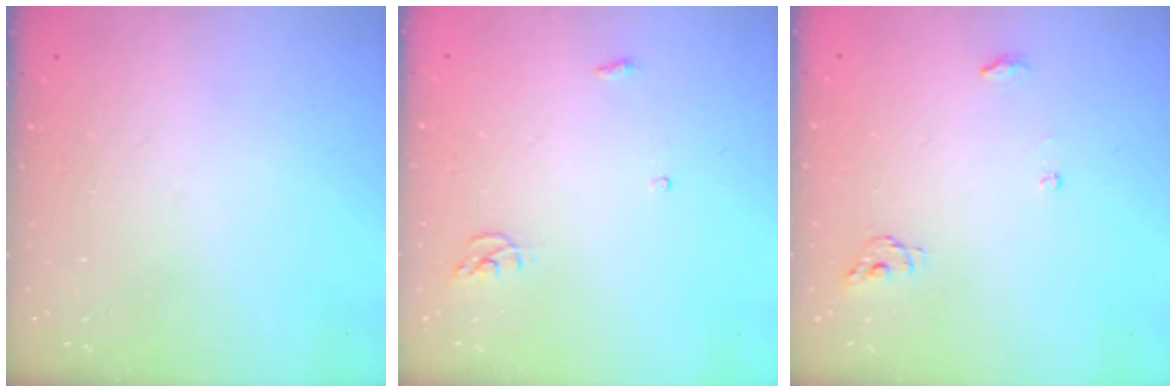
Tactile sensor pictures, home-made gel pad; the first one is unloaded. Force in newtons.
{"total": 3.6, "press": 3.6, "slide": 0.3}
{"total": 4.6, "press": 4.6, "slide": 0.3}